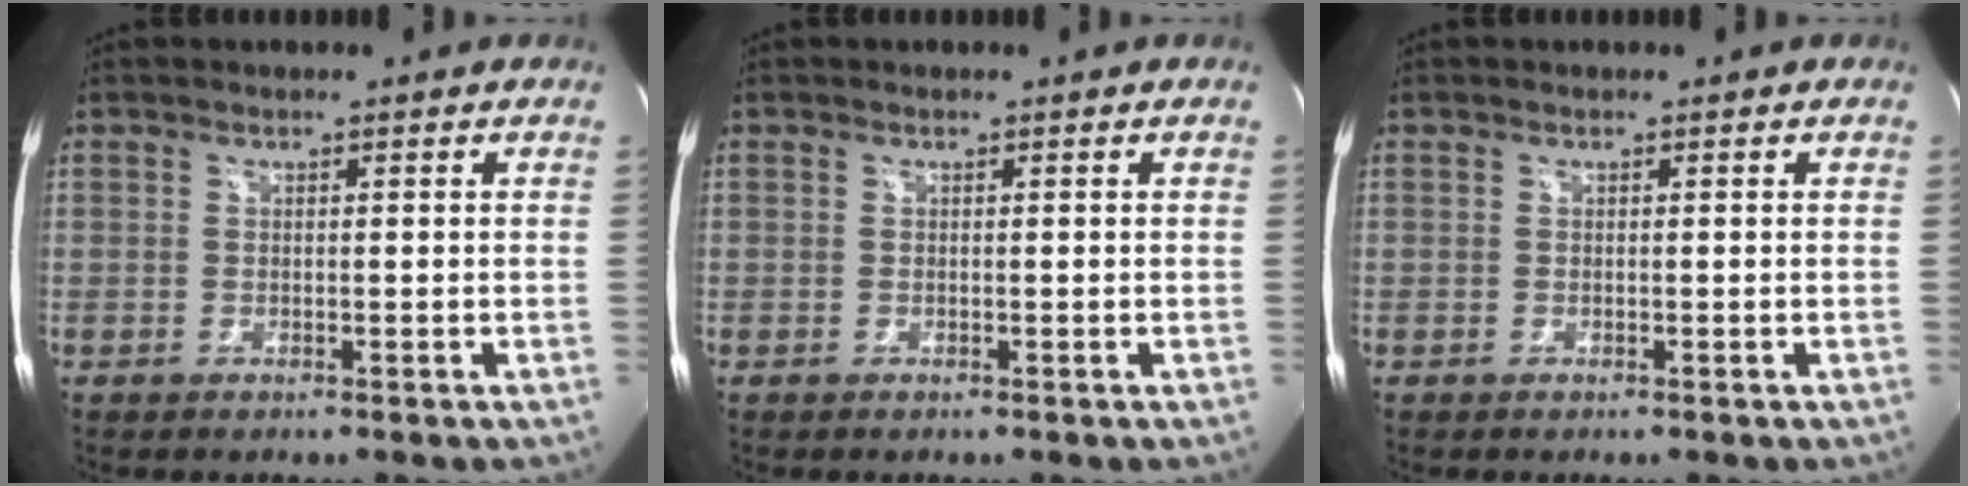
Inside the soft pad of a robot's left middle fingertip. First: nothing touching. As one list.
[{"total": 0.0}, {"total": 0.0}]